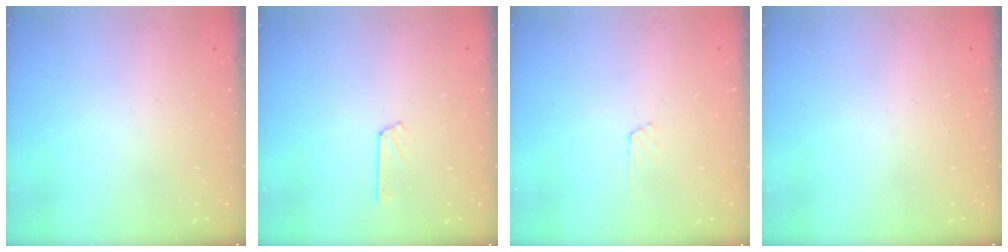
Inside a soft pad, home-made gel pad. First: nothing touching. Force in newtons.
{"total": 4.1, "press": 4.1, "slide": 0.5}
{"total": 3.8, "press": 3.7, "slide": 0.5}
{"total": 0.0}